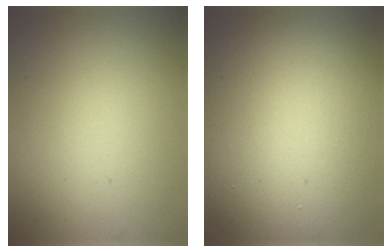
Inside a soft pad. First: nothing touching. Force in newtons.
{"total": 16.5, "press": 16.5, "slide": 0.7}